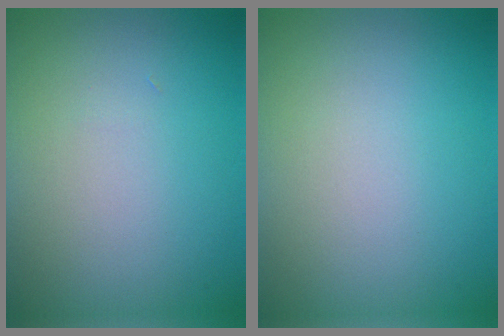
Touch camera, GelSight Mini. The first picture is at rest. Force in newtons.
{"total": 0.0}